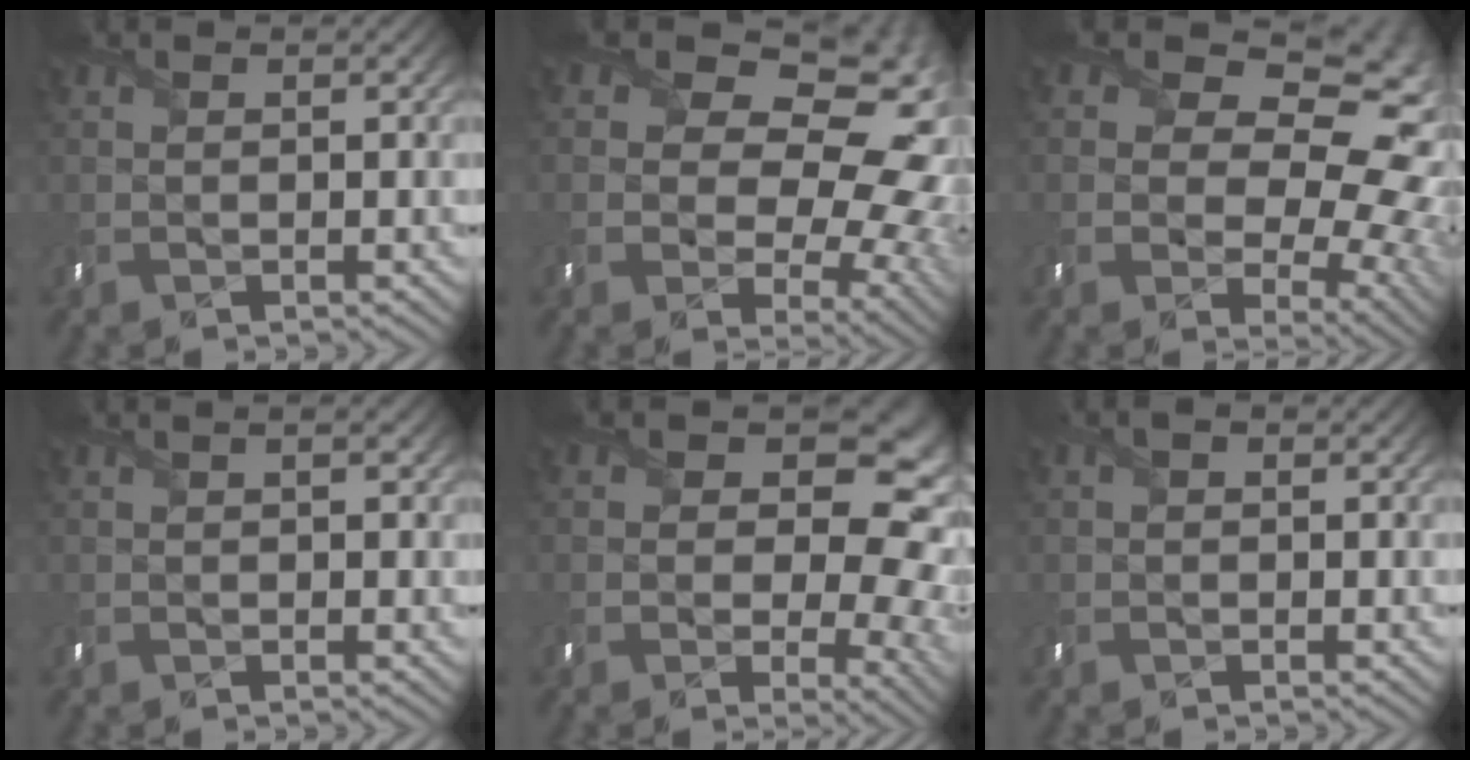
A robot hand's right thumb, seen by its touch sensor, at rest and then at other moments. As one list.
[{"total": 19.7, "force": [4.9, 13.9, 13.1], "torque": [-0.169, 0.001, 0.094]}, {"total": 17.6, "force": [5.1, 12.0, 11.9], "torque": [-0.159, 0.009, 0.096]}, {"total": 1.3, "force": [0.4, 0.7, 1.0], "torque": [-0.018, 0.001, 0.007]}, {"total": 16.1, "force": [1.5, 11.4, 11.2], "torque": [-0.132, -0.008, 0.031]}, {"total": 0.7, "force": [0.0, 0.5, 0.4], "torque": [-0.009, 0.001, -0.004]}]